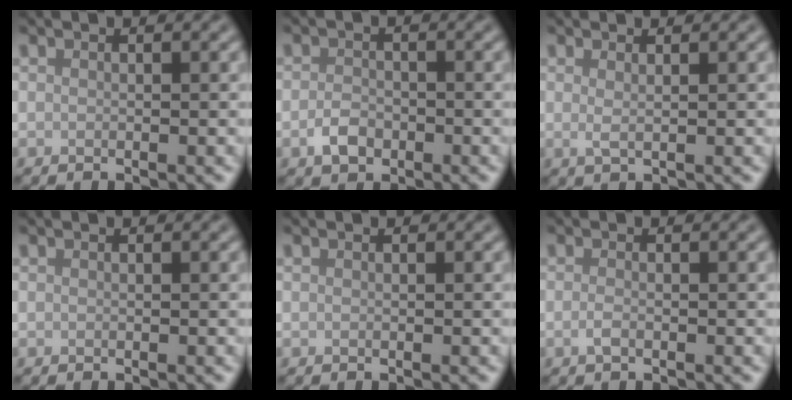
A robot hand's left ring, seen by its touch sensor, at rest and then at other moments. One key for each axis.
{"total": 2.1, "fx": -0.9, "fy": 1.4, "fz": 1.2, "tx": -0.024, "ty": 0.001, "tz": -0.022}
{"total": 1.2, "fx": 0.5, "fy": 0.4, "fz": 1.1, "tx": -0.016, "ty": -0.002, "tz": 0.006}
{"total": 0.0}
{"total": 0.0}
{"total": 0.9, "fx": -0.4, "fy": 0.3, "fz": 0.7, "tx": -0.017, "ty": -0.002, "tz": -0.009}